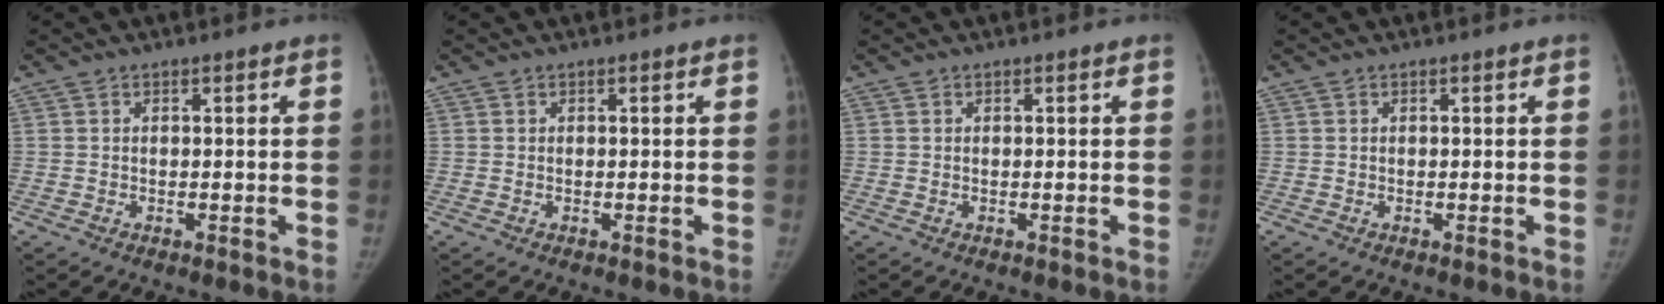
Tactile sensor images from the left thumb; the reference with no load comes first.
{"total": 0.0}
{"total": 0.0}
{"total": 0.0}